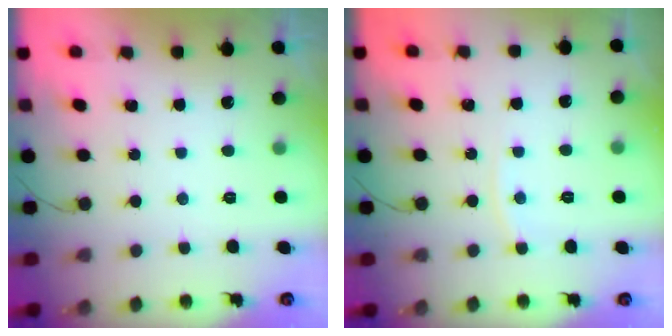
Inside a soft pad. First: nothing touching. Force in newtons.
{"total": 3.1, "press": 3.1, "slide": 0.2}